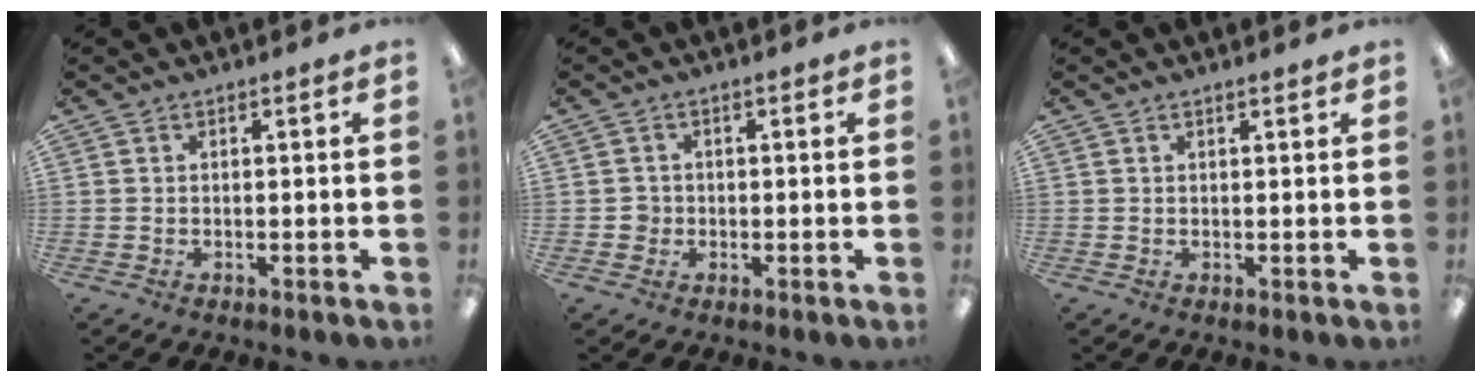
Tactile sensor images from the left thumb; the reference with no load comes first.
{"total": 2.1, "force": [-0.3, 2.0, 0.3], "torque": [0.001, 0.001, -0.011]}
{"total": 0.8, "force": [0.7, 0.1, 0.5], "torque": [-0.010, 0.000, 0.012]}